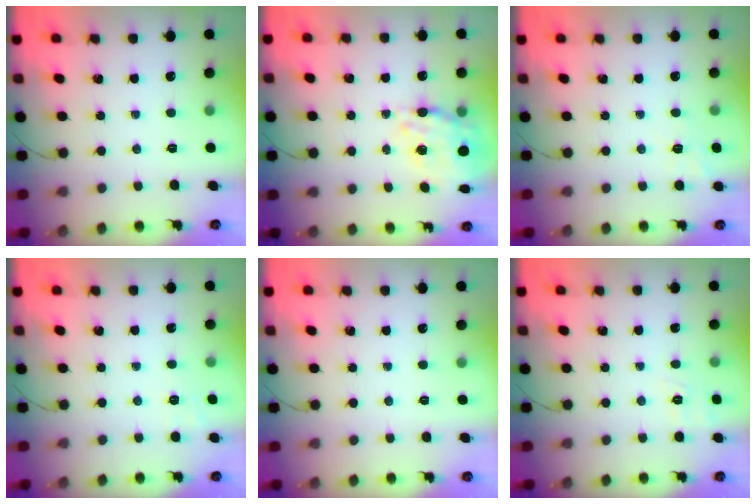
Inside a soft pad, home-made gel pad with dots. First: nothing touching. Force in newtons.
{"total": 14.5, "press": 13.9, "slide": 4.0}
{"total": 6.9, "press": 6.6, "slide": 2.1}
{"total": 1.9, "press": 1.1, "slide": 1.6}
{"total": 0.0}
{"total": 8.0, "press": 7.8, "slide": 2.0}